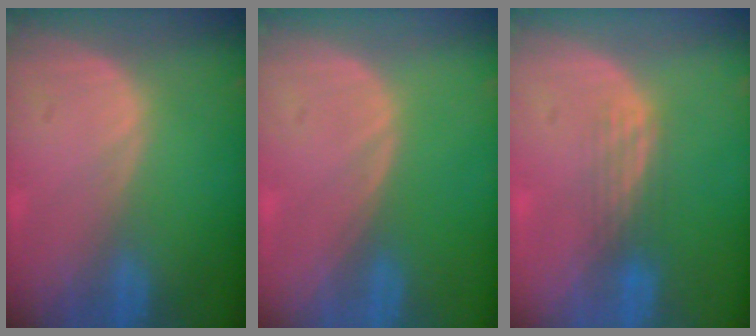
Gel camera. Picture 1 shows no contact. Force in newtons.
{"total": 0.0}
{"total": 2.8, "press": 2.5, "slide": 1.3}